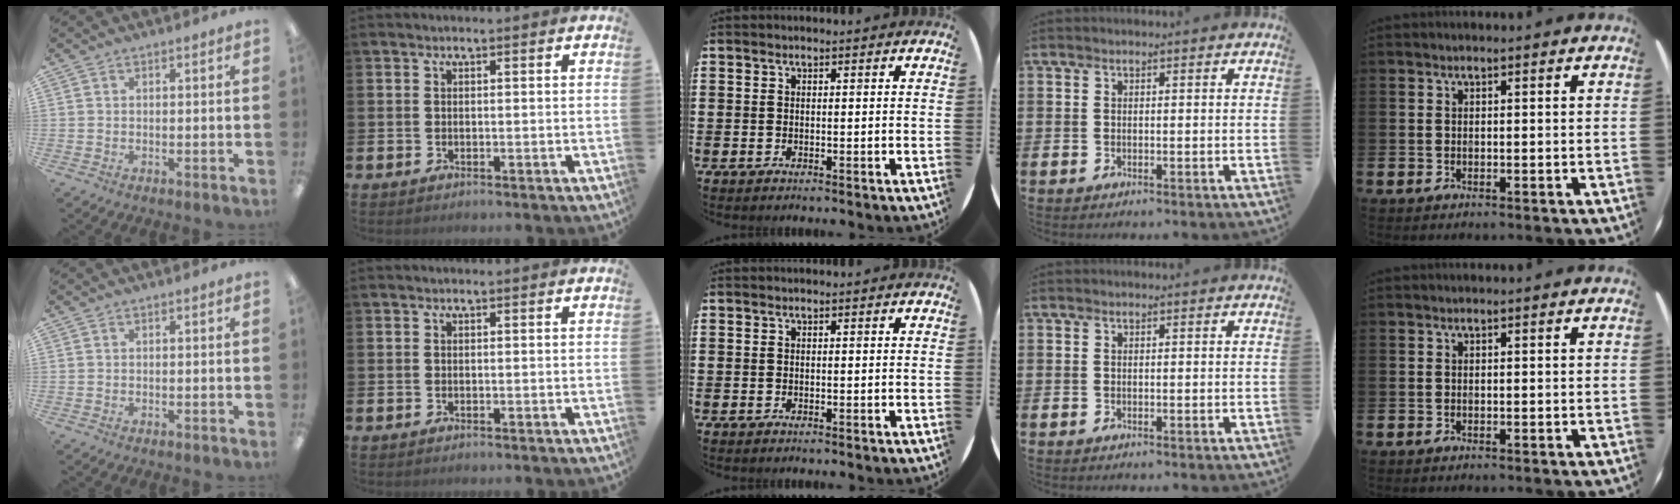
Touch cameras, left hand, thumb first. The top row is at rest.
{}